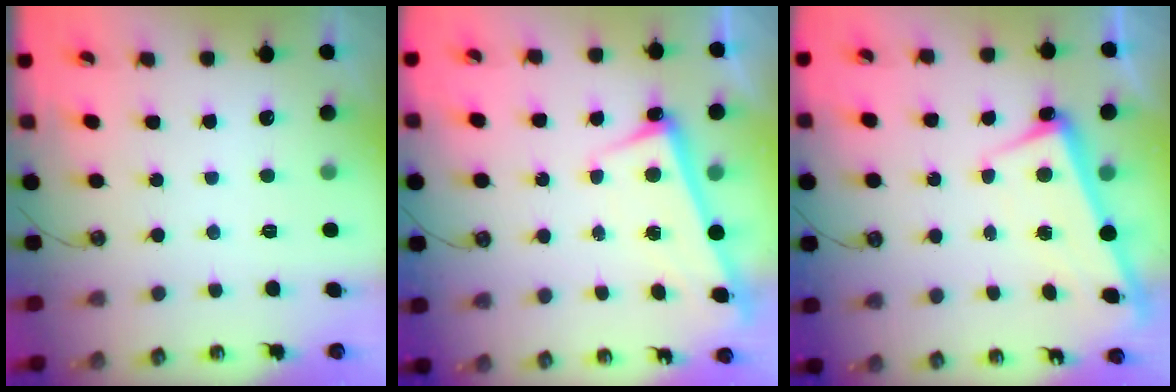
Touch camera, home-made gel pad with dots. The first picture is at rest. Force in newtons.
{"total": 2.6, "press": 2.5, "slide": 0.7}
{"total": 2.2, "press": 2.2, "slide": 0.5}